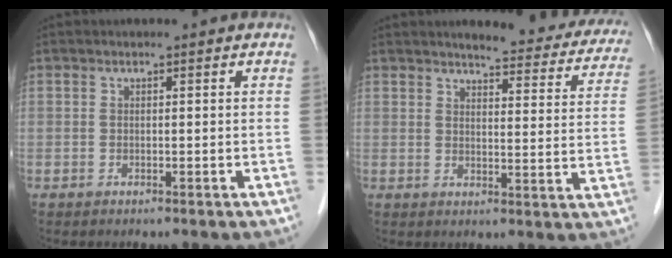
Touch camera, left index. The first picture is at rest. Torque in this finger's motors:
{"motor_torque": [0.02, -0.12, 0.25, 0.05]}